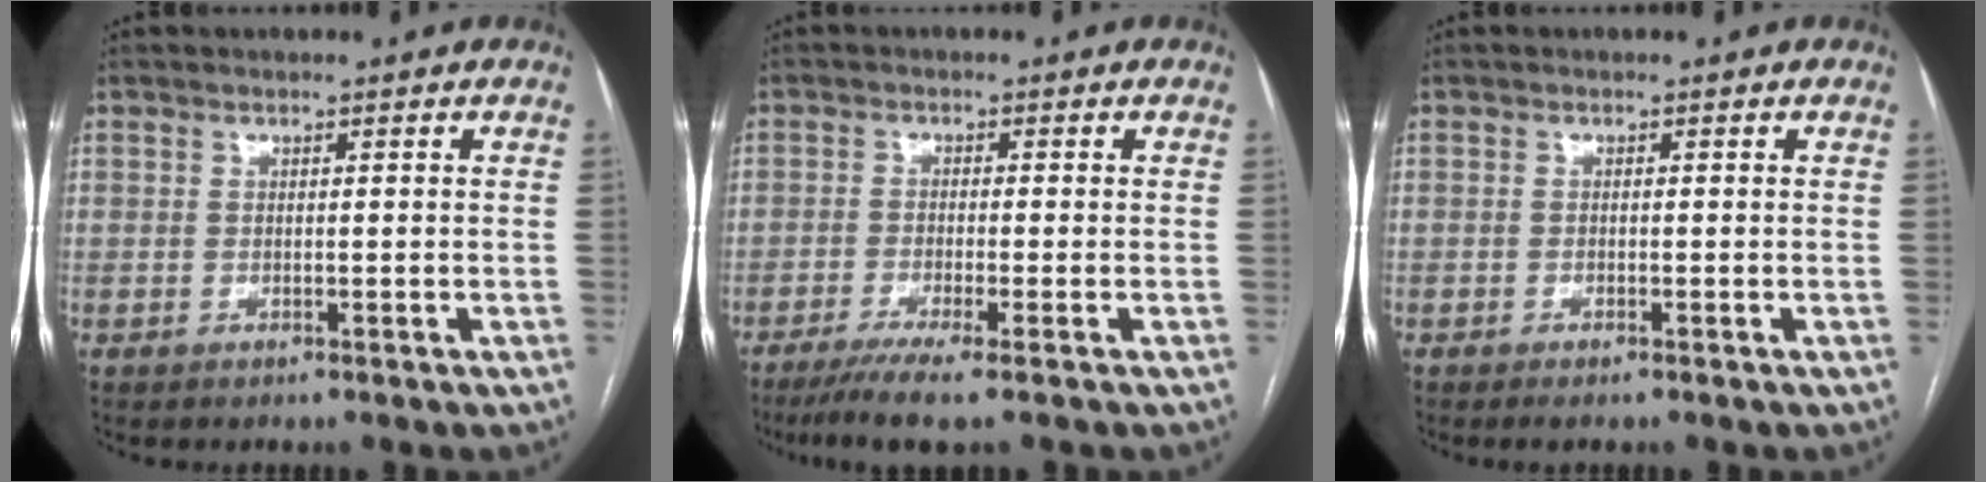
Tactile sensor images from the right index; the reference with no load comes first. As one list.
[{"total": 6.3, "force": [-4.5, -0.5, 4.4], "torque": [-0.070, -0.014, -0.077]}, {"total": 1.2, "force": [-0.9, 0.1, 0.8], "torque": [-0.013, -0.002, -0.013]}]